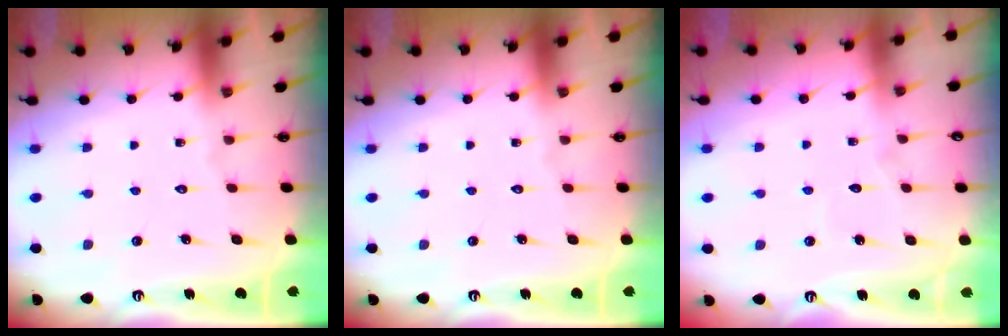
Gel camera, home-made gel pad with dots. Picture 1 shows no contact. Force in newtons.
{"total": 0.0}
{"total": 5.4, "press": 5.4, "slide": 0.4}